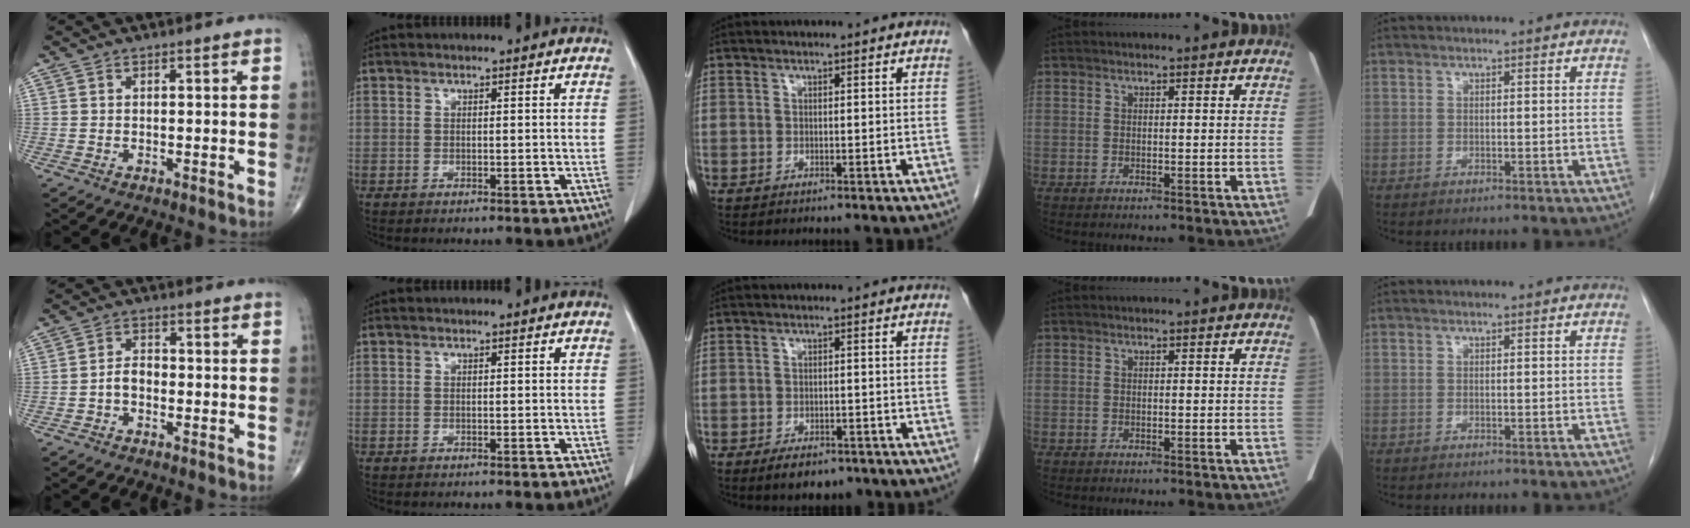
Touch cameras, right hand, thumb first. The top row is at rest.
{"thumb": {"total": 3.3, "force": [-1.2, 2.1, 2.2], "torque": [-0.031, 0.017, -0.028]}, "middle": {"total": 4.9, "force": [-3.4, 2.3, 2.6], "torque": [-0.039, -0.003, -0.046]}}